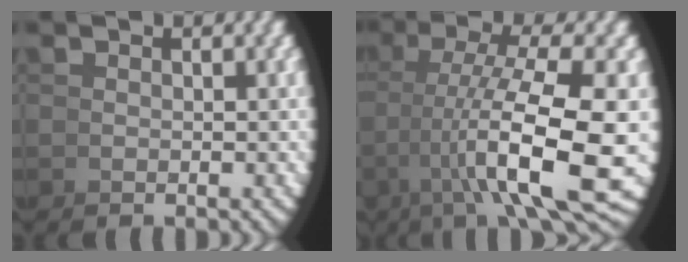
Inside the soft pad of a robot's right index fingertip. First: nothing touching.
{"total": 10.5, "force": [-0.4, 4.0, 9.7], "torque": [-0.151, -0.015, 0.011]}